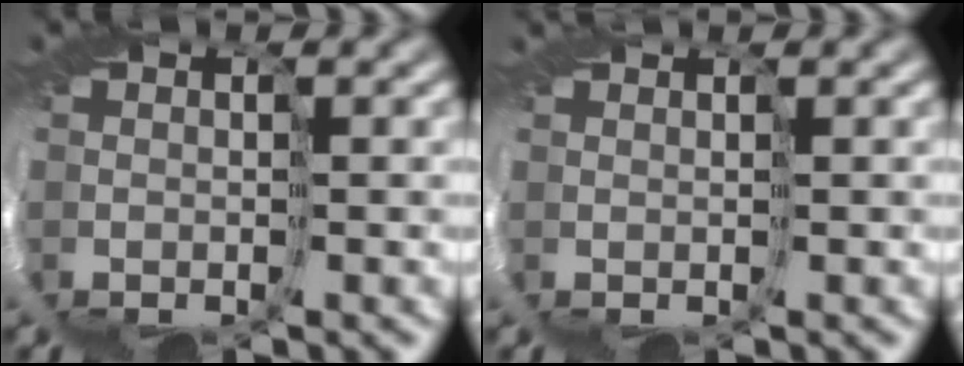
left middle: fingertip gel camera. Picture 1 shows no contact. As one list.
[{"total": 1.0, "force": [0.7, -0.5, -0.5], "torque": [0.009, -0.002, 0.010]}]